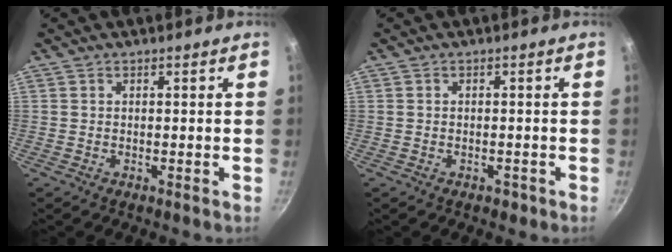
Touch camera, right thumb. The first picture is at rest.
{"total": 1.4, "force": [-0.8, 1.0, 0.6], "torque": [-0.006, 0.008, -0.004]}